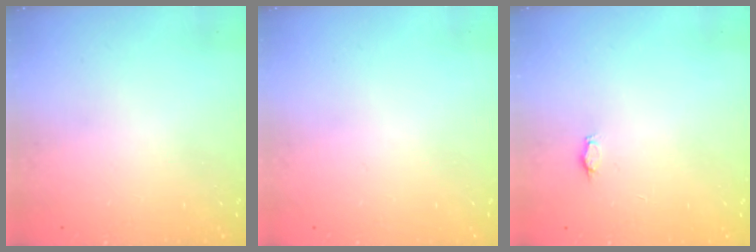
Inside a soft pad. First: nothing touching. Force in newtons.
{"total": 0.0}
{"total": 2.2, "press": 2.2, "slide": 0.3}